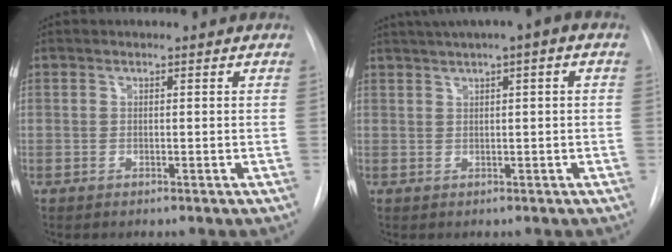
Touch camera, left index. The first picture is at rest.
{"total": 6.1, "force": [2.9, 0.5, 5.4], "torque": [-0.086, 0.027, 0.043]}